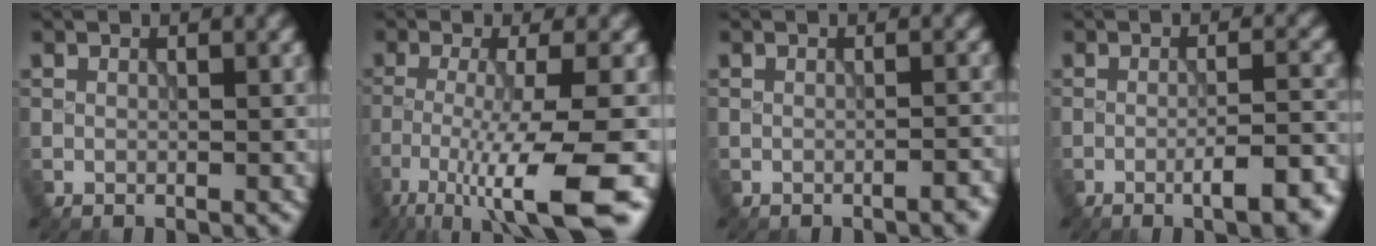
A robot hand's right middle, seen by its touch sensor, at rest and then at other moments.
{"total": 9.6, "force": [-5.3, 1.6, 7.8], "torque": [-0.138, -0.011, -0.092]}
{"total": 1.6, "force": [-1.0, 0.4, 1.2], "torque": [-0.010, 0.008, -0.014]}
{"total": 5.8, "force": [-3.0, 1.2, 4.8], "torque": [-0.069, 0.008, -0.038]}